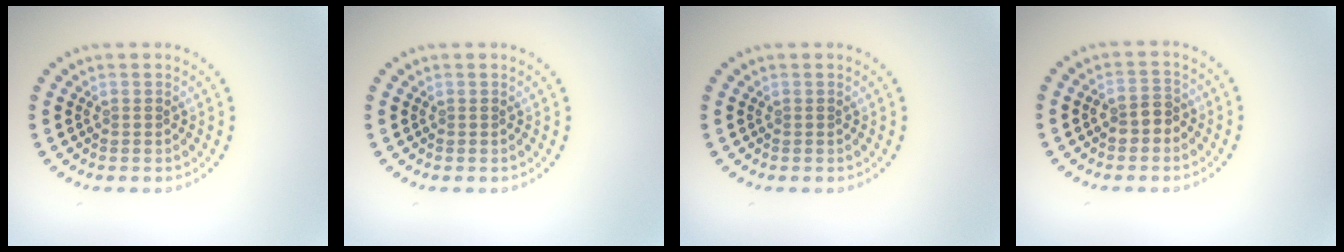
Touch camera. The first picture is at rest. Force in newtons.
{"total": 0.0}
{"total": 0.0}
{"total": 2.1, "press": 2.0, "slide": 0.5}